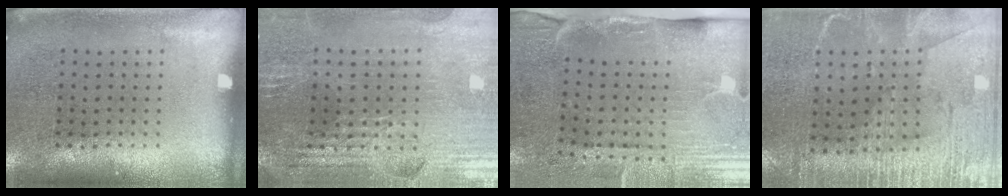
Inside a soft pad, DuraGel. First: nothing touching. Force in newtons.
{"total": 2.9, "press": 2.8, "slide": 0.5}
{"total": 4.3, "press": 3.7, "slide": 2.2}
{"total": 3.3, "press": 2.8, "slide": 1.7}